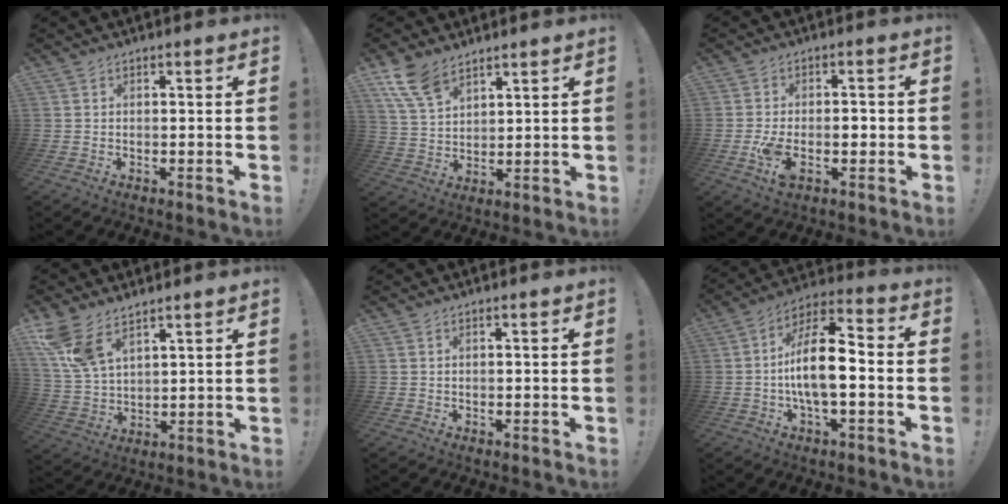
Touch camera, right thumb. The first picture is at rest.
{"total": 9.7, "force": [6.6, 4.8, 5.1], "torque": [-0.109, -0.026, 0.133]}
{"total": 7.4, "force": [-2.1, 4.2, 5.7], "torque": [-0.111, 0.002, -0.037]}
{"total": 9.7, "force": [7.0, 4.5, 5.1], "torque": [-0.108, -0.024, 0.139]}
{"total": 0.0}
{"total": 14.4, "force": [-2.5, 5.8, 13.0], "torque": [-0.242, 0.012, -0.049]}